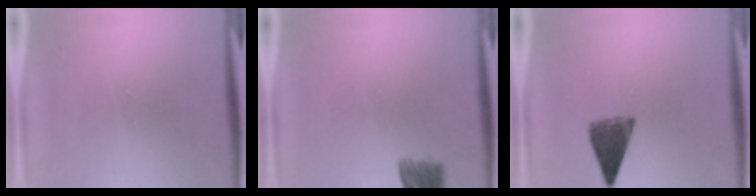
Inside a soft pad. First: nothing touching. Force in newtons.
{"total": 3.9}
{"total": 6.0}